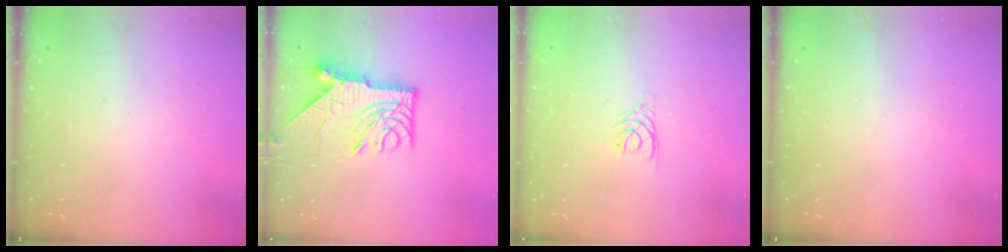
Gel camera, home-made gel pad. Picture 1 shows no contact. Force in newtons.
{"total": 12.8, "press": 12.8, "slide": 0.8}
{"total": 4.8, "press": 4.8, "slide": 0.5}
{"total": 0.0}